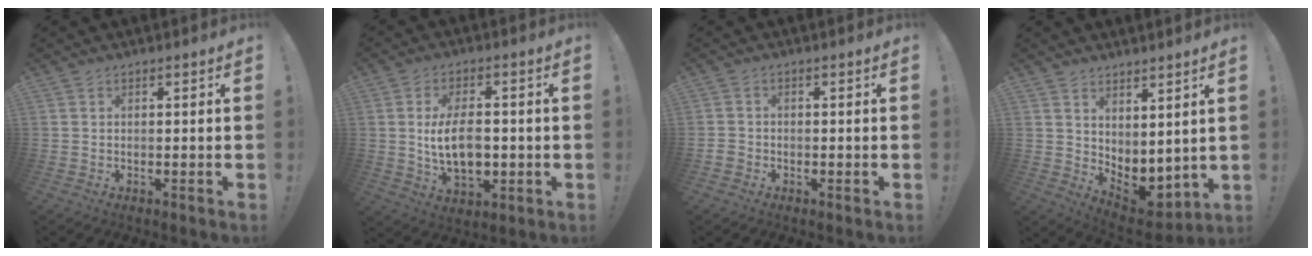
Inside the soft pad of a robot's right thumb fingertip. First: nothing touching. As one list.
[{"total": 12.5, "force": [-0.7, 7.4, 10.1], "torque": [-0.169, -0.005, -0.014]}, {"total": 1.8, "force": [-1.1, 1.3, 0.6], "torque": [-0.006, 0.003, -0.021]}, {"total": 5.5, "force": [1.0, 4.3, 3.3], "torque": [-0.021, -0.033, 0.032]}]